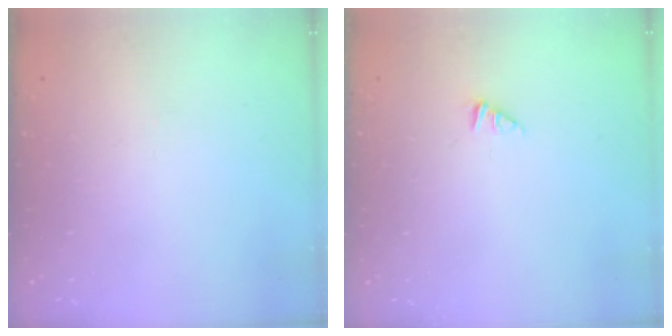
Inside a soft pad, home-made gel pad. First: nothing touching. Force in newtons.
{"total": 0.0}